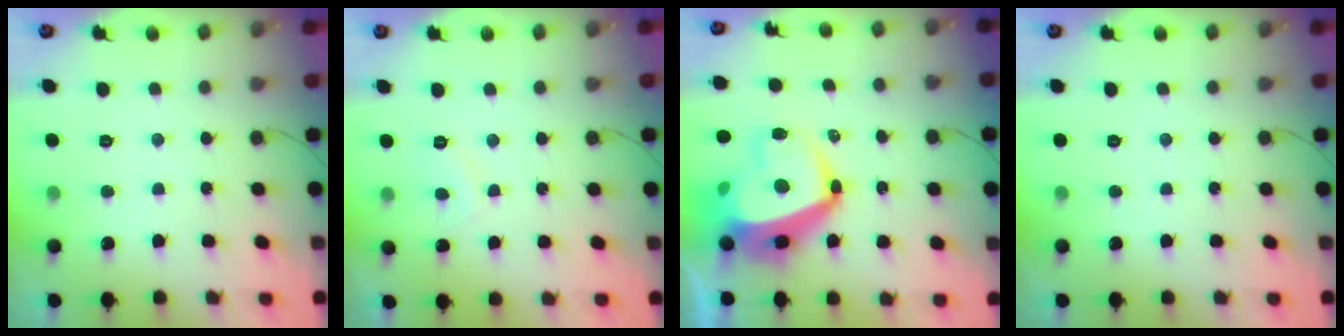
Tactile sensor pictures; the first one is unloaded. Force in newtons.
{"total": 2.2, "press": 2.0, "slide": 0.8}
{"total": 15.6, "press": 15.5, "slide": 1.9}
{"total": 0.0}